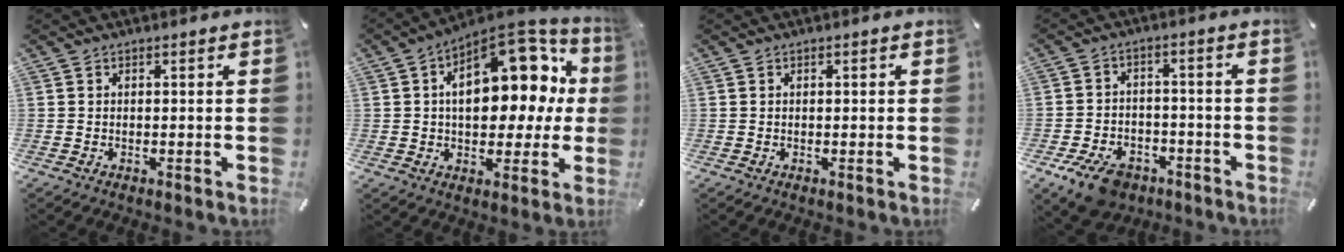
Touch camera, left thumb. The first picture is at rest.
{"total": 20.2, "force": [5.6, 11.9, 15.3], "torque": [-0.196, -0.036, 0.094]}
{"total": 0.0}
{"total": 9.1, "force": [-5.9, 5.4, 4.4], "torque": [-0.081, 0.035, -0.103]}